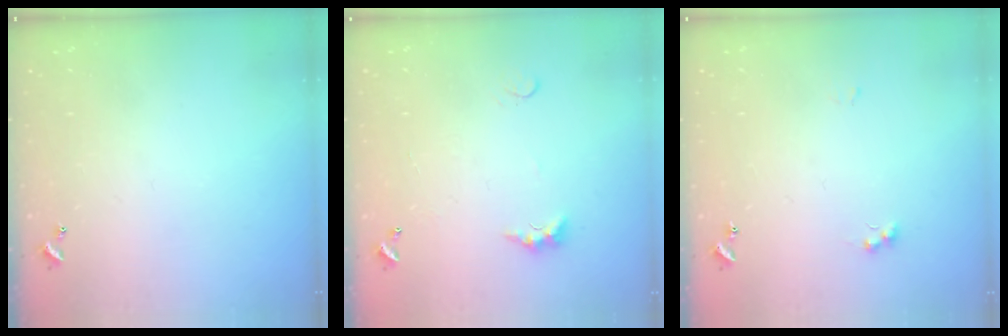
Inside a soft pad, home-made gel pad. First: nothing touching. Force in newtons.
{"total": 0.8, "press": 0.7, "slide": 0.4}
{"total": 3.9, "press": 3.9, "slide": 0.7}